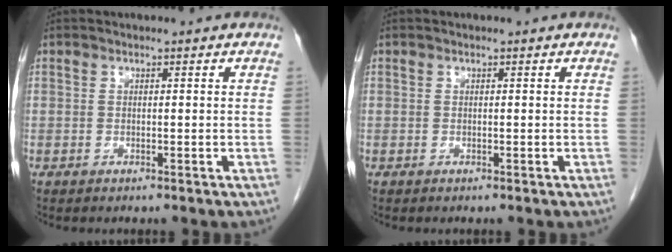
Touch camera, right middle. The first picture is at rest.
{"total": 0.0}